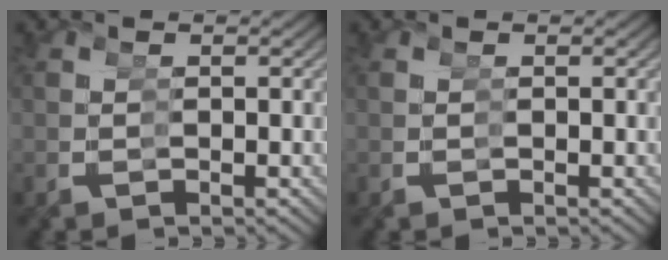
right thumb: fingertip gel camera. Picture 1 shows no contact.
{"total": 0.0}